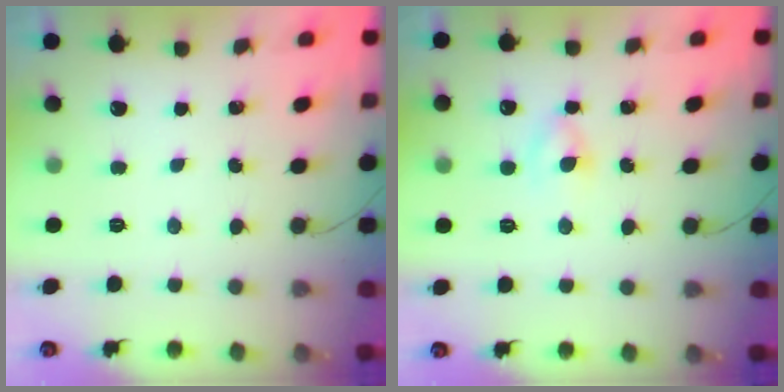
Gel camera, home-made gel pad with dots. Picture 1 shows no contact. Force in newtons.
{"total": 3.1, "press": 2.9, "slide": 1.1}